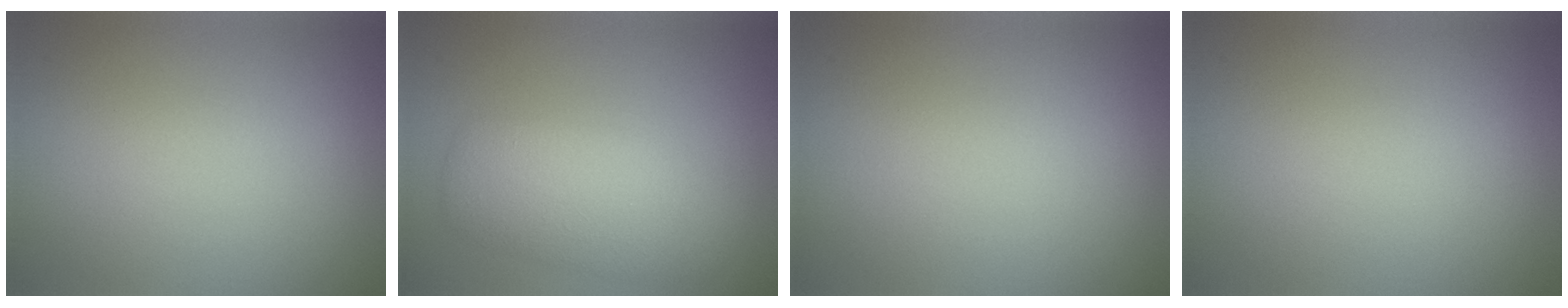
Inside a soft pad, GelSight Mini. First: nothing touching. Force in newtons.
{"total": 4.9, "press": 4.9, "slide": 0.1}
{"total": 0.0}
{"total": 0.0}